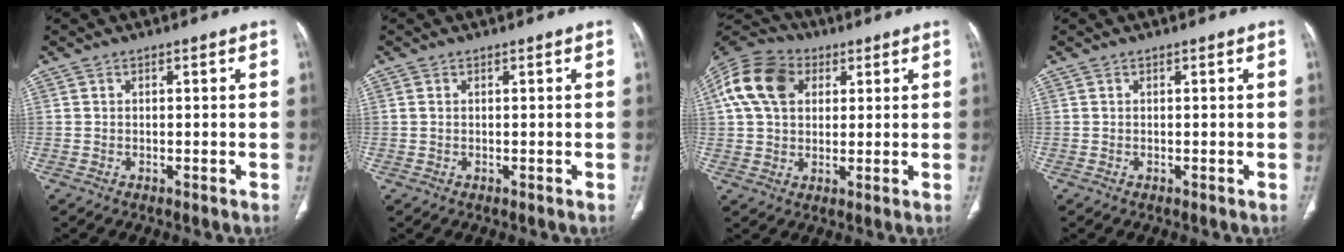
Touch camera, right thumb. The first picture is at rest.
{"total": 0.5, "force": [0.1, 0.3, 0.4], "torque": [-0.012, 0.005, 0.003]}
{"total": 15.0, "force": [4.6, 10.8, 9.3], "torque": [-0.178, 0.016, 0.076]}
{"total": 0.0}